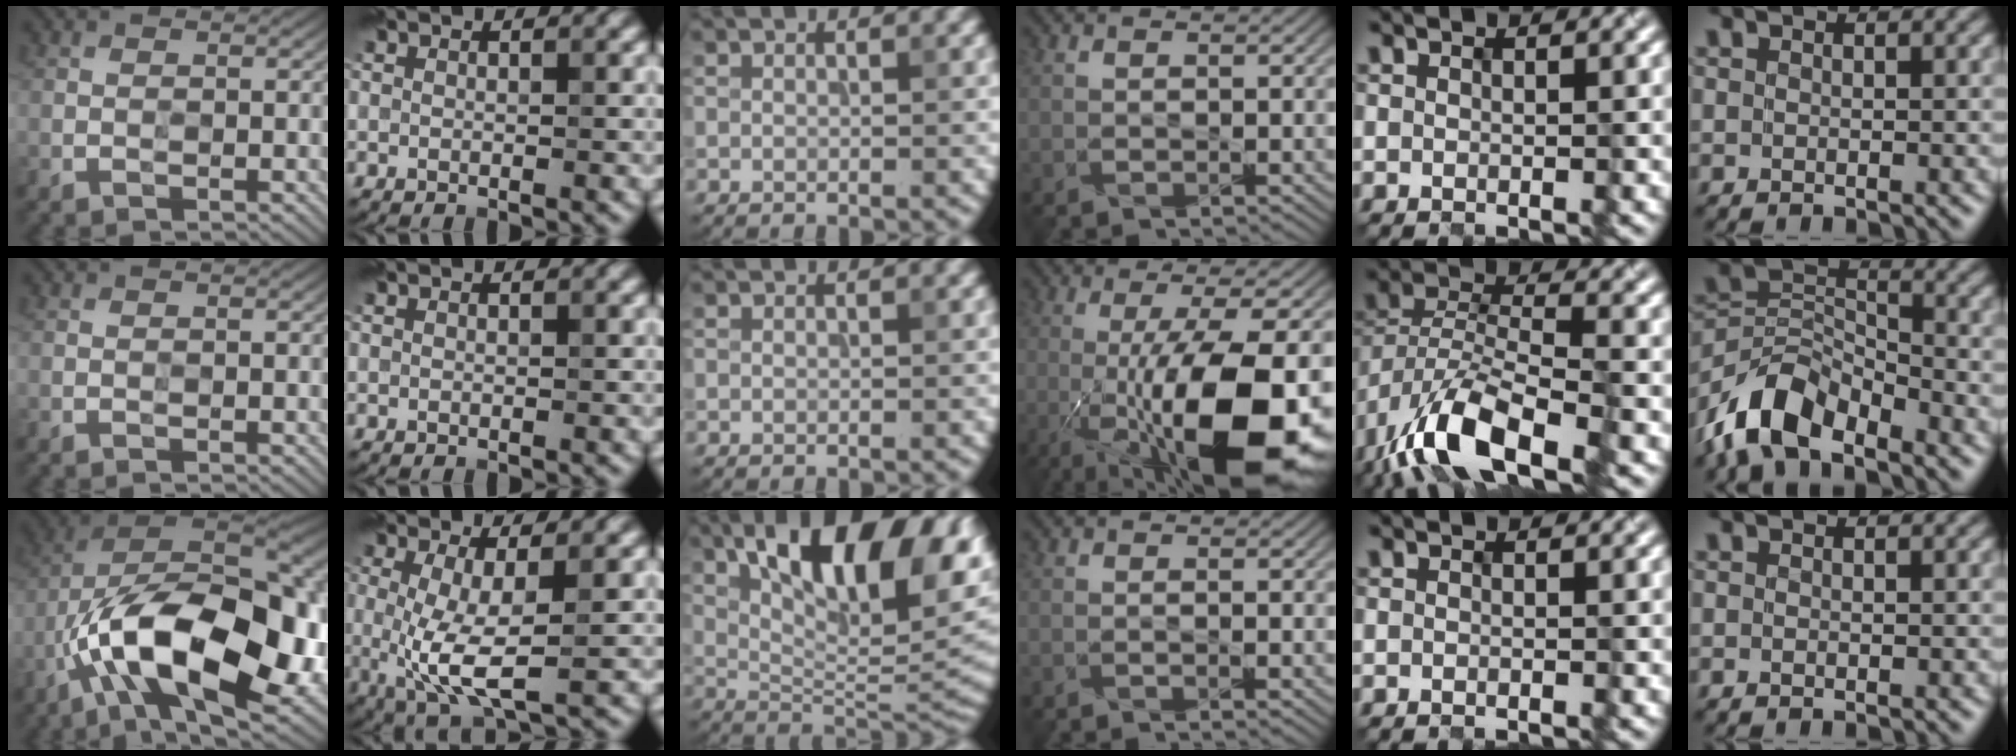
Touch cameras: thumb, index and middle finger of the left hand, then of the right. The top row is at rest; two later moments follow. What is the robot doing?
{"motion": "extract", "object": "pen cap and body"}